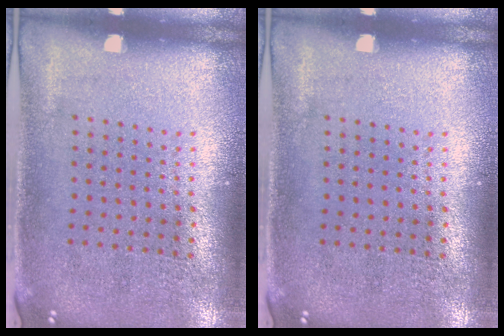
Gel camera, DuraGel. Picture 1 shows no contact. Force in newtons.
{"total": 0.0}